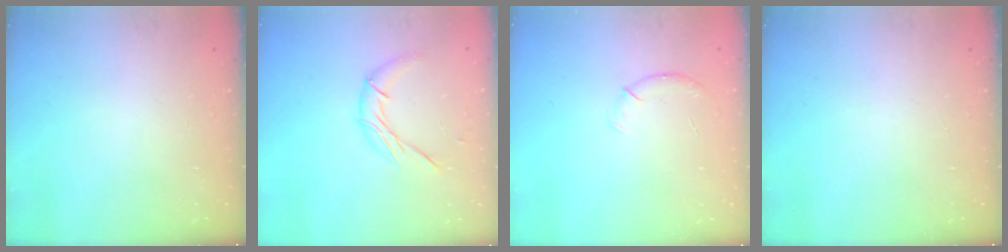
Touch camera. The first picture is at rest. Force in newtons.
{"total": 8.3, "press": 8.3, "slide": 0.4}
{"total": 6.1, "press": 5.9, "slide": 1.5}
{"total": 0.0}